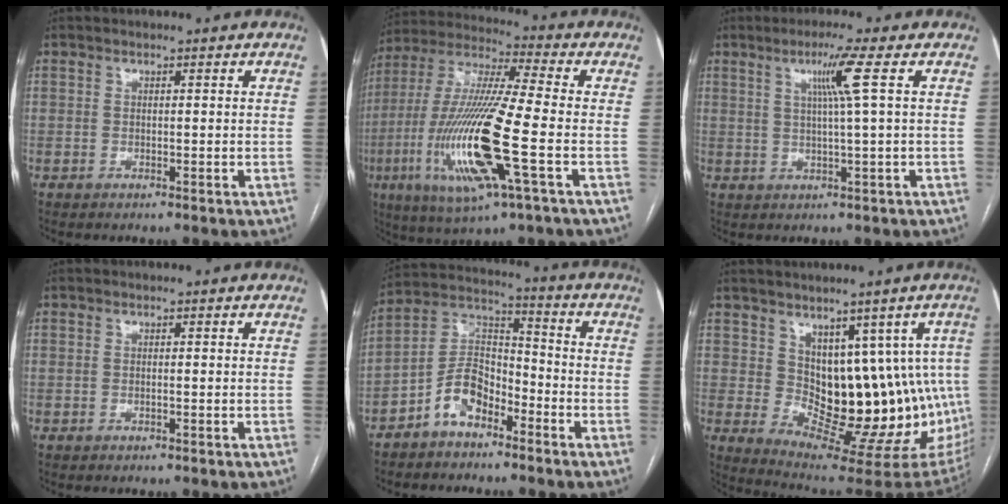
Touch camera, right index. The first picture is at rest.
{"total": 19.8, "force": [-5.3, 1.4, 19.0], "torque": [-0.407, -0.021, -0.099]}
{"total": 5.4, "force": [1.8, -1.5, 4.9], "torque": [-0.093, 0.001, 0.035]}
{"total": 0.0}
{"total": 8.5, "force": [-5.1, 4.5, 5.1], "torque": [-0.109, 0.025, -0.101]}
{"total": 14.3, "force": [2.2, 8.3, 11.4], "torque": [-0.118, 0.008, 0.053]}